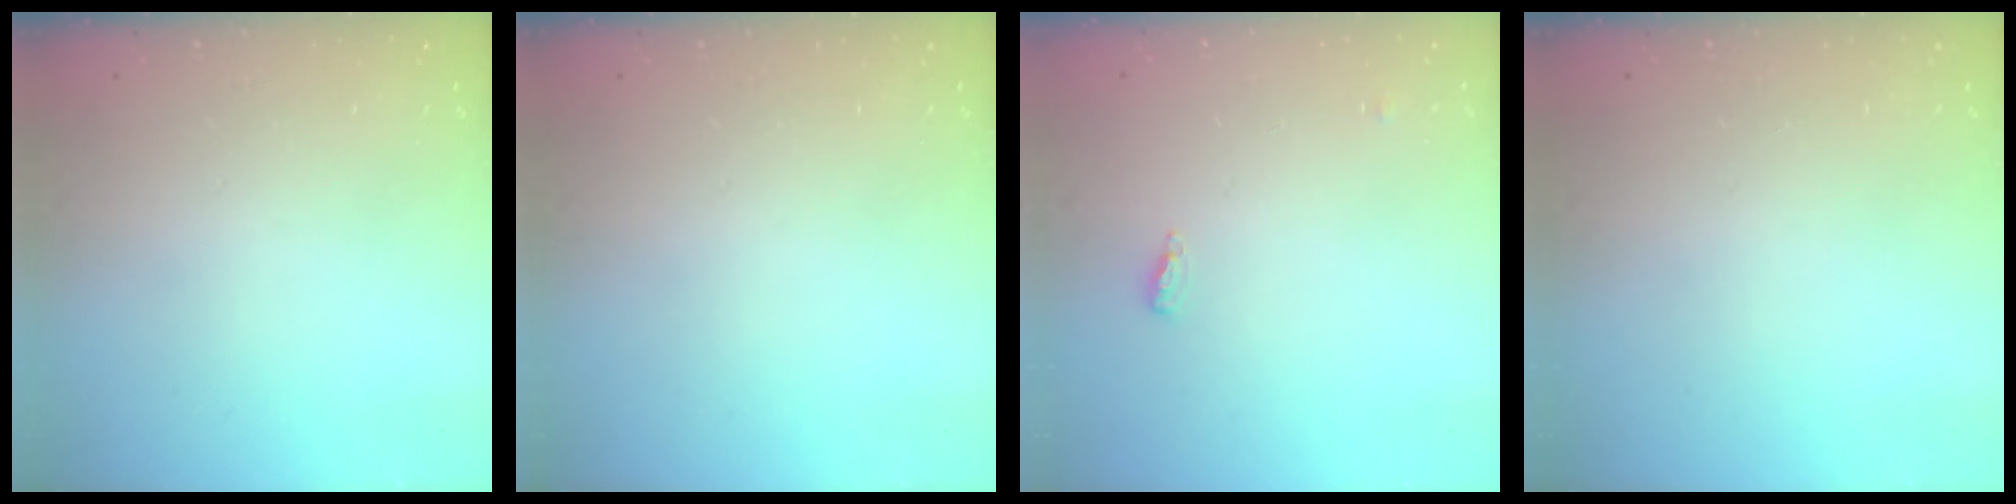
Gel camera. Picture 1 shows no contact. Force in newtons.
{"total": 0.0}
{"total": 4.7, "press": 4.6, "slide": 1.2}
{"total": 0.0}